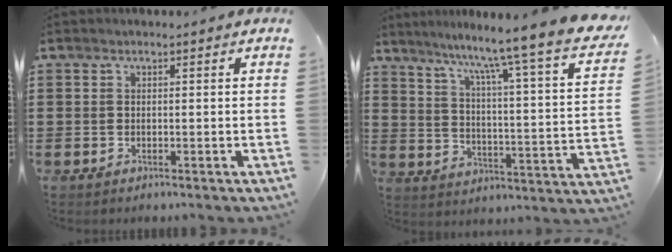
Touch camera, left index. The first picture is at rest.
{"total": 8.6, "force": [7.2, -1.9, 4.3], "torque": [-0.098, -0.074, 0.103]}